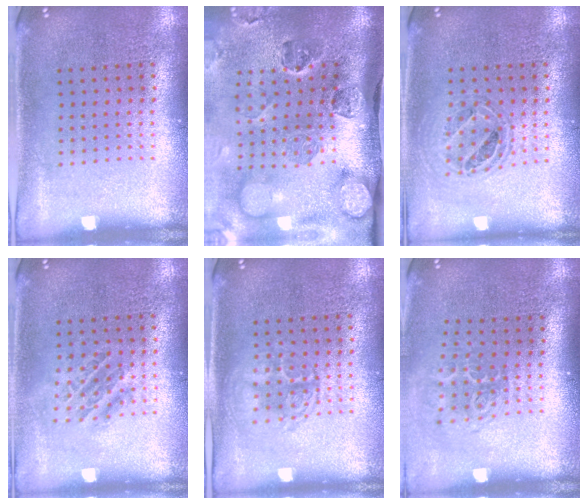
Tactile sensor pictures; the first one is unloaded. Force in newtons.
{"total": 4.9, "press": 3.6, "slide": 3.4}
{"total": 0.8, "press": 0.8, "slide": 0.0}
{"total": 1.2, "press": 1.1, "slide": 0.6}
{"total": 1.3, "press": 1.3, "slide": 0.2}
{"total": 1.8, "press": 1.2, "slide": 1.4}